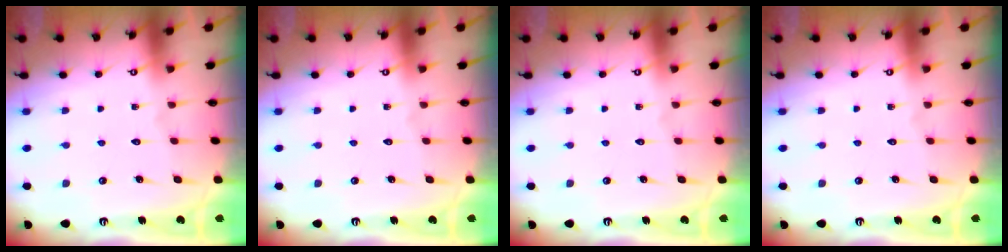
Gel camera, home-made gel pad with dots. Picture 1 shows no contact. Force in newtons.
{"total": 0.0}
{"total": 0.0}
{"total": 0.0}